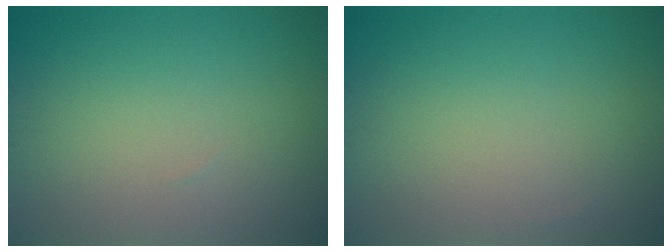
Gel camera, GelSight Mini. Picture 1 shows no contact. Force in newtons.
{"total": 0.0}